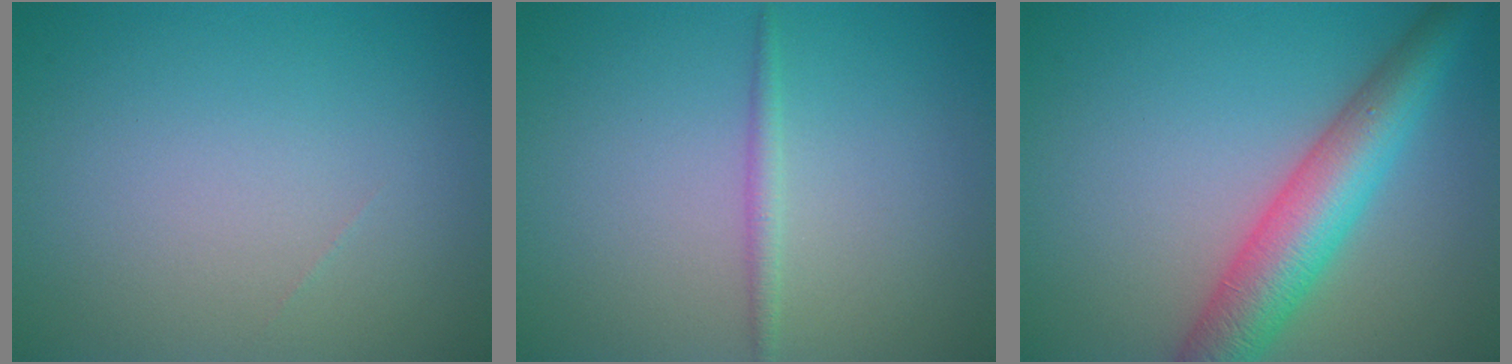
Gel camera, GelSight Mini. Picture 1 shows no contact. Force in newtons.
{"total": 1.2, "press": 1.2, "slide": 0.0}
{"total": 6.7, "press": 6.7, "slide": 0.2}